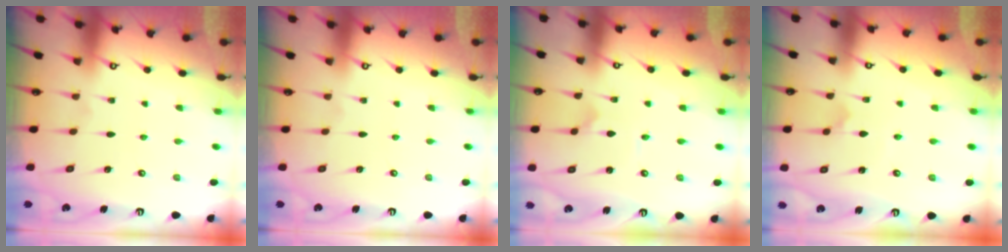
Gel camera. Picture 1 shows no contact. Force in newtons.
{"total": 0.0}
{"total": 0.0}
{"total": 3.4, "press": 3.4, "slide": 0.2}